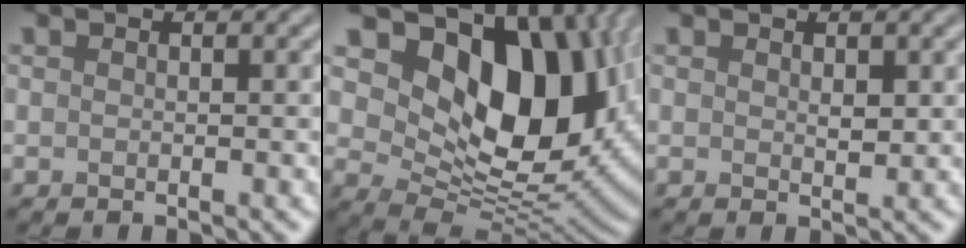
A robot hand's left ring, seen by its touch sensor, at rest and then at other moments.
{"total": 14.0, "force": [4.2, 8.9, 10.0], "torque": [-0.139, -0.013, 0.078]}
{"total": 1.2, "force": [0.5, 0.6, 0.9], "torque": [-0.013, -0.005, 0.011]}